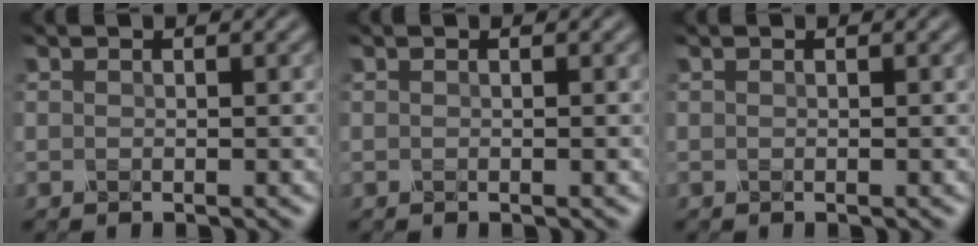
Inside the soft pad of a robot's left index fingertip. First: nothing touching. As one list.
[{"total": 0.0}, {"total": 0.0}]